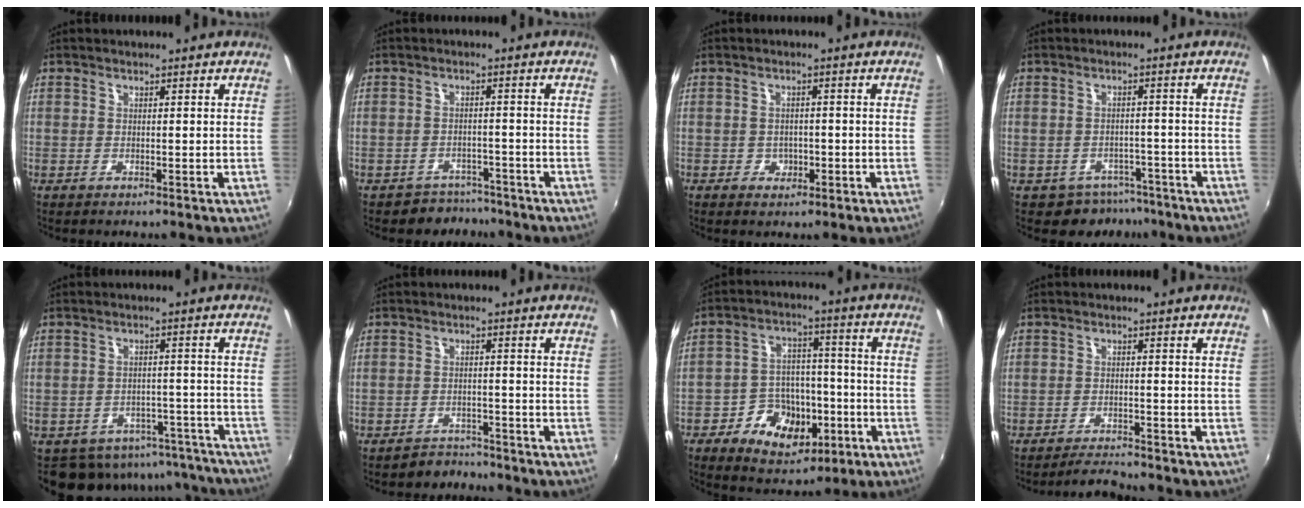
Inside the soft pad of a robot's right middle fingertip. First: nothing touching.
{"total": 4.3, "force": [-3.5, 2.4, -0.4], "torque": [0.002, 0.014, -0.053]}
{"total": 2.8, "force": [-0.5, 2.5, 1.3], "torque": [-0.023, -0.001, -0.003]}
{"total": 5.4, "force": [-3.9, 3.6, 0.9], "torque": [-0.019, 0.012, -0.044]}
{"total": 12.4, "force": [-10.4, 6.0, 2.8], "torque": [-0.049, 0.020, -0.113]}
{"total": 2.8, "force": [-2.6, 1.0, -0.5], "torque": [0.001, 0.007, -0.044]}
{"total": 13.1, "force": [-5.3, 9.5, 7.2], "torque": [-0.148, 0.026, -0.071]}
{"total": 3.5, "force": [-3.5, 0.0, 0.6], "torque": [-0.027, -0.006, -0.063]}